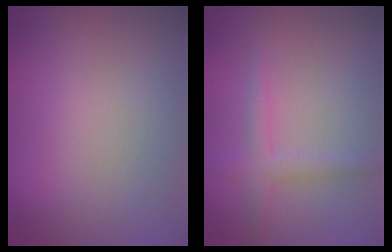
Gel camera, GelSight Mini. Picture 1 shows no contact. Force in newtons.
{"total": 1.9, "press": 1.9, "slide": 0.1}